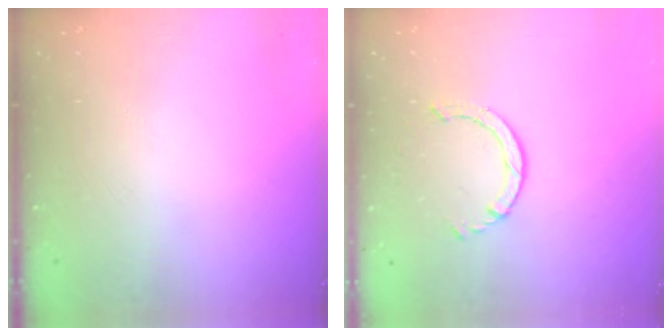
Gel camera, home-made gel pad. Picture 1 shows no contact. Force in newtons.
{"total": 2.5, "press": 2.5, "slide": 0.3}